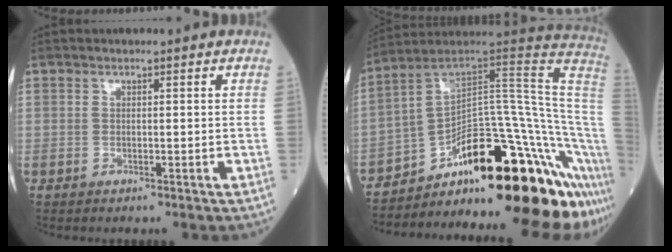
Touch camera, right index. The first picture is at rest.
{"total": 27.2, "force": [-15.2, 4.4, 22.1], "torque": [-0.210, 0.044, -0.219]}